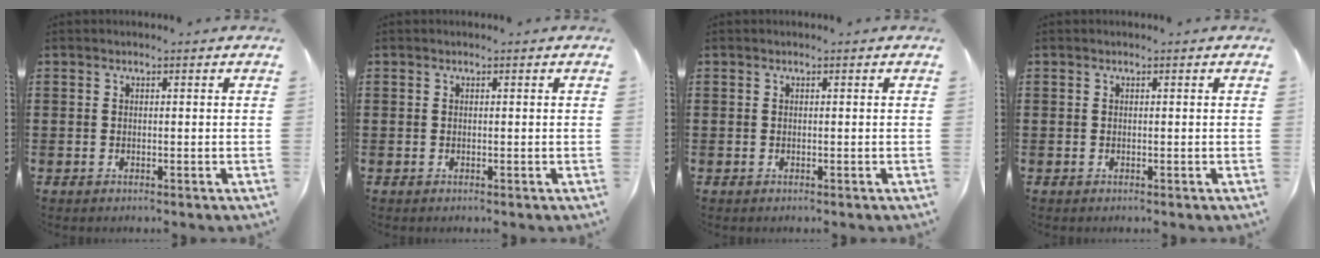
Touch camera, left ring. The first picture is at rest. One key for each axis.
{"total": 0.0}
{"total": 0.0}
{"total": 0.0}